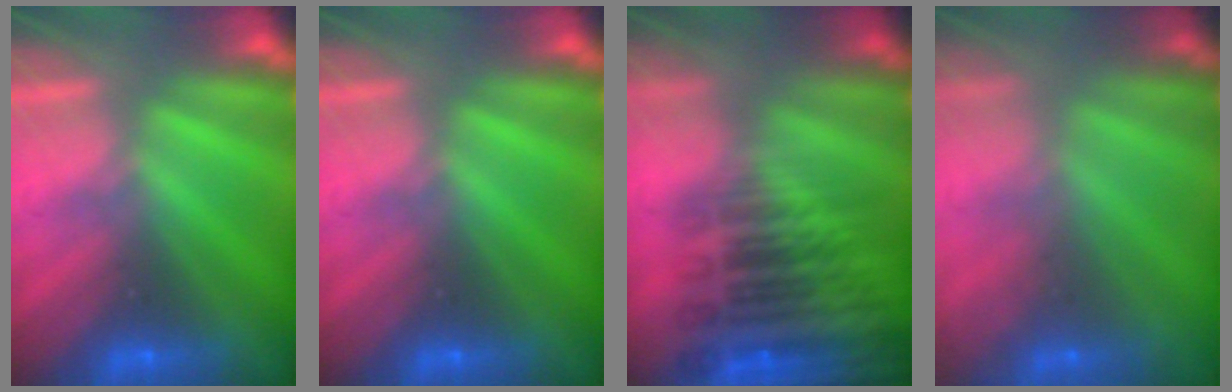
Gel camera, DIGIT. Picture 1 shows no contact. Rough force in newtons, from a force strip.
{"total": 0.0}
{"total": 9.6}
{"total": 6.3}